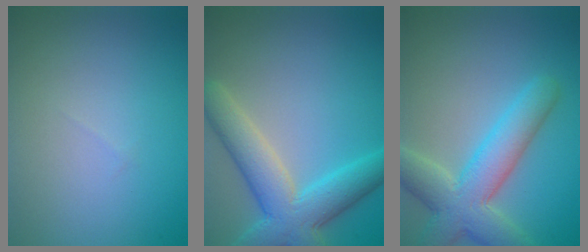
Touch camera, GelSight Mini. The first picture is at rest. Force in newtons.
{"total": 7.1, "press": 7.1, "slide": 0.4}
{"total": 5.6, "press": 5.6, "slide": 0.6}